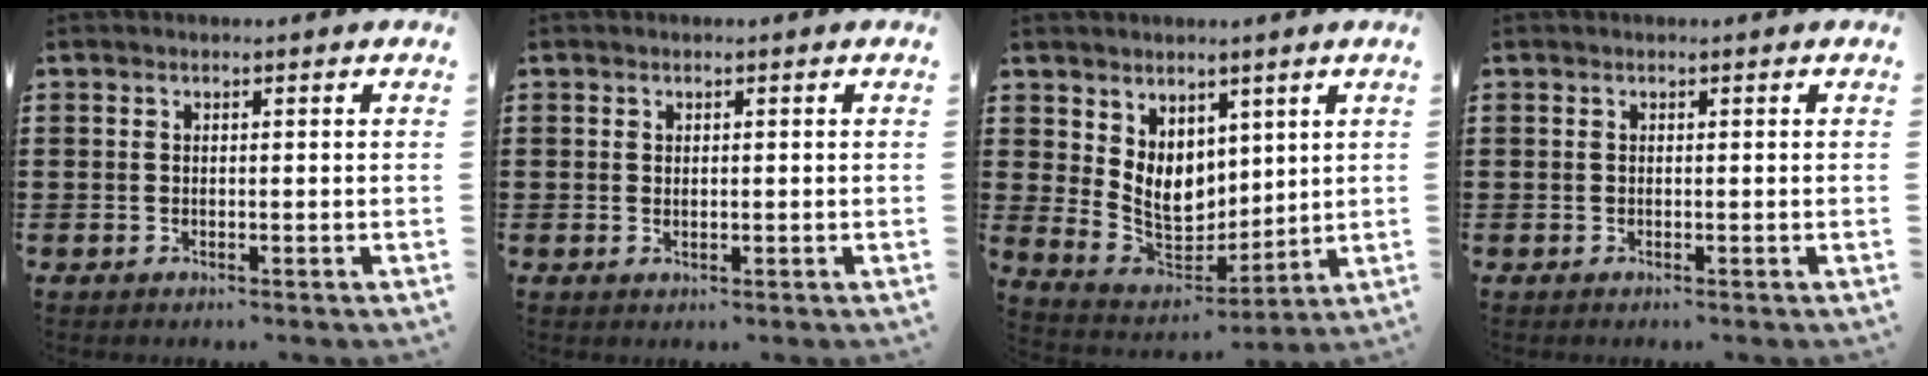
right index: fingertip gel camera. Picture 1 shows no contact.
{"total": 0.6, "force": [0.2, 0.4, 0.4], "torque": [-0.008, 0.004, 0.004]}
{"total": 7.4, "force": [3.0, 5.7, 3.7], "torque": [-0.084, -0.010, 0.059]}
{"total": 0.0}